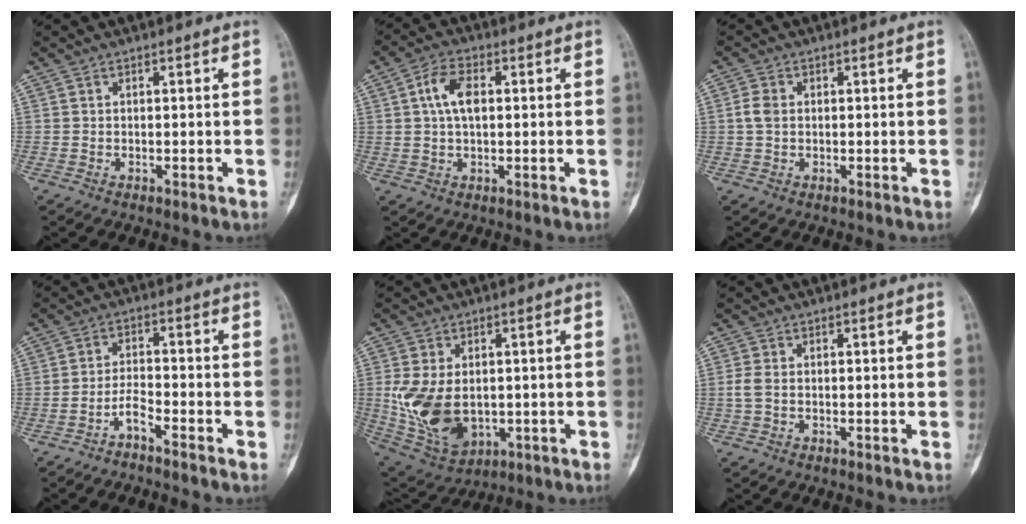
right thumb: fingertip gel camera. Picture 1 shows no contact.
{"total": 6.6, "force": [1.3, 3.6, 5.5], "torque": [-0.102, 0.009, 0.020]}
{"total": 2.8, "force": [0.2, 2.0, 1.9], "torque": [-0.043, 0.005, 0.000]}
{"total": 3.0, "force": [-2.6, 0.3, 1.5], "torque": [-0.029, 0.024, -0.056]}
{"total": 13.8, "force": [-0.7, 9.0, 10.4], "torque": [-0.192, -0.005, 0.016]}
{"total": 2.0, "force": [-0.2, 1.2, 1.6], "torque": [-0.044, 0.000, -0.006]}